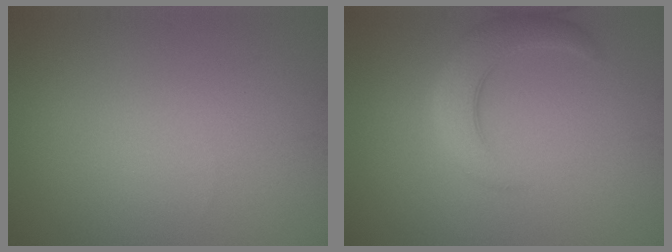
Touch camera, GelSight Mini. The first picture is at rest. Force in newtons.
{"total": 4.0, "press": 3.9, "slide": 0.2}